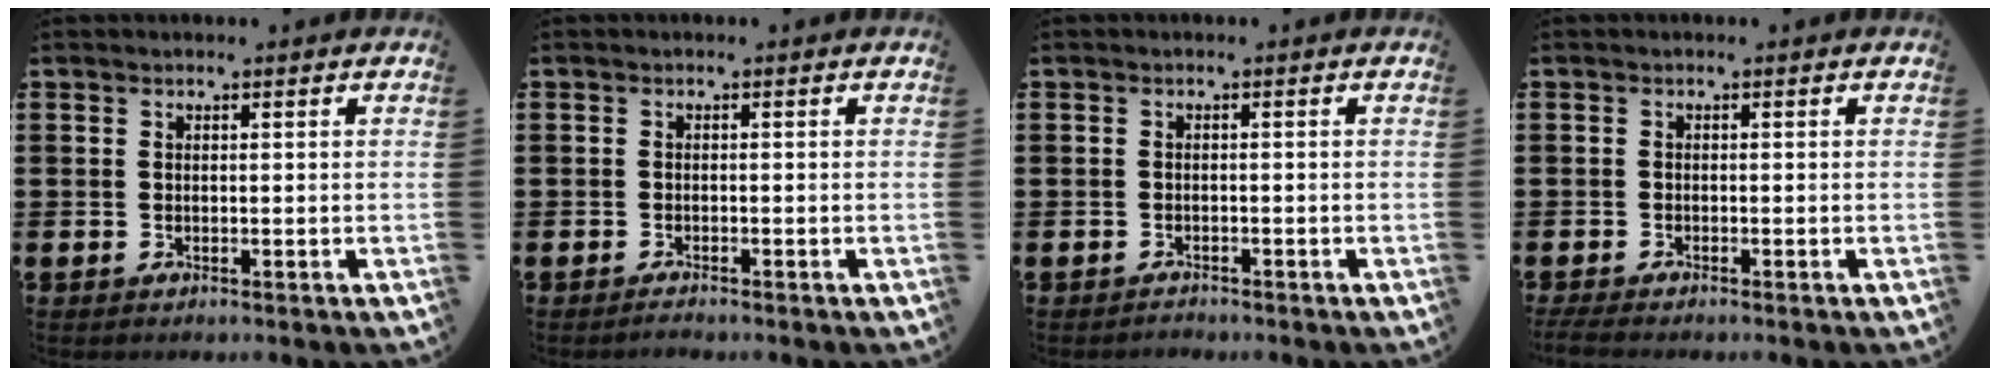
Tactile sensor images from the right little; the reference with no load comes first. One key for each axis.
{"total": 0.7, "fx": -0.6, "fy": 0.1, "fz": 0.3, "tx": 0.001, "ty": -0.007, "tz": -0.013}
{"total": 0.7, "fx": -0.7, "fy": 0.1, "fz": -0.1, "tx": -0.001, "ty": -0.001, "tz": -0.015}
{"total": 1.0, "fx": -0.8, "fy": 0.1, "fz": 0.6, "tx": -0.010, "ty": -0.003, "tz": -0.016}